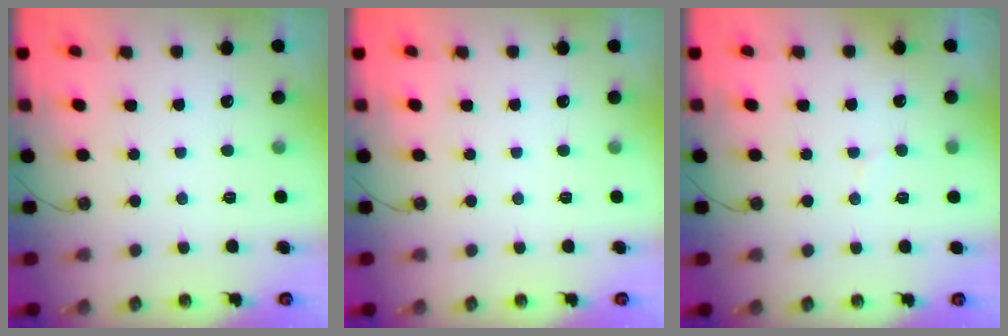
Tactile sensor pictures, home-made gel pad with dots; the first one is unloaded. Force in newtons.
{"total": 0.0}
{"total": 3.8, "press": 3.7, "slide": 0.9}